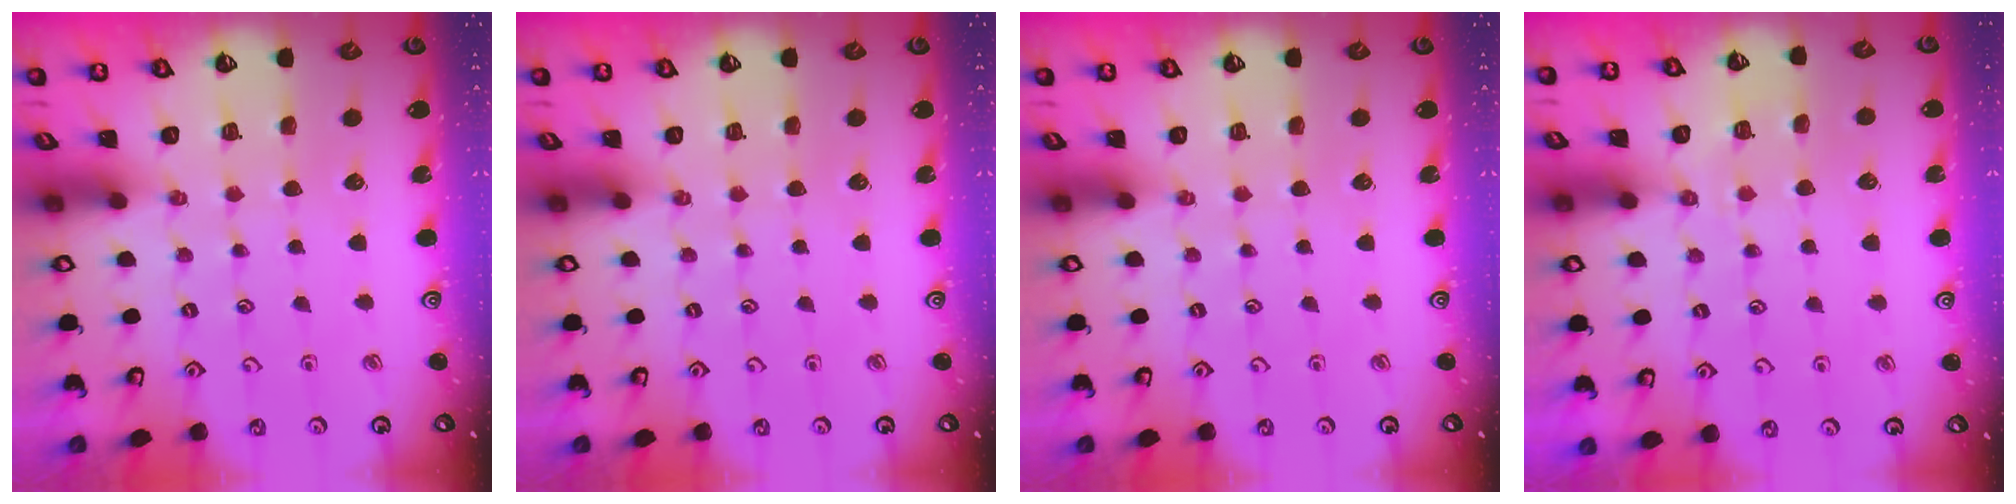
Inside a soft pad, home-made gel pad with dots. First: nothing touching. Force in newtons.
{"total": 0.0}
{"total": 0.0}
{"total": 2.9, "press": 2.8, "slide": 0.6}